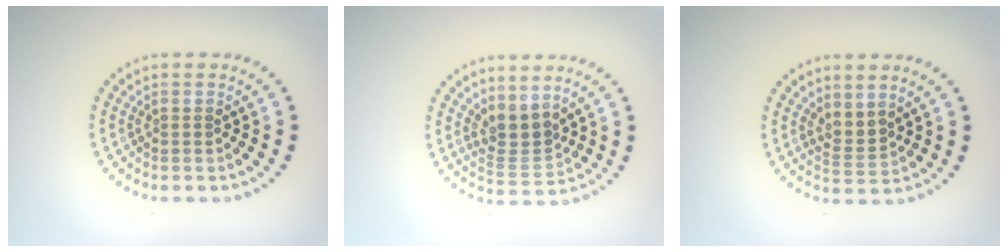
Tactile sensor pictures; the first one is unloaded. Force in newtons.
{"total": 2.8, "press": 2.1, "slide": 1.8}
{"total": 1.9, "press": 1.3, "slide": 1.3}